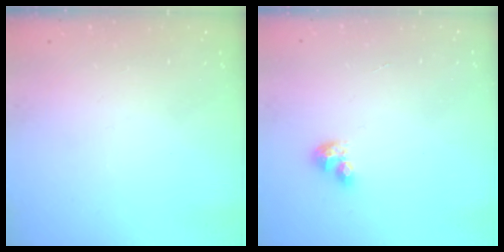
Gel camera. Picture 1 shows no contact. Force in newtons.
{"total": 4.5, "press": 4.5, "slide": 0.4}